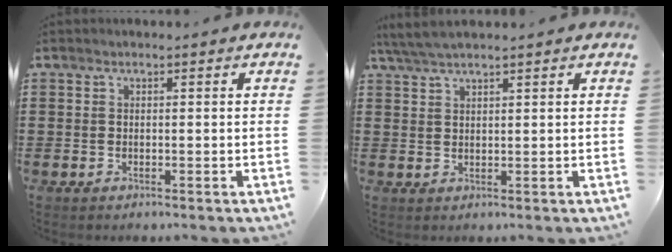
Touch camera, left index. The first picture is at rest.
{"total": 3.0, "force": [2.5, 0.2, 1.6], "torque": [-0.038, 0.002, 0.048]}